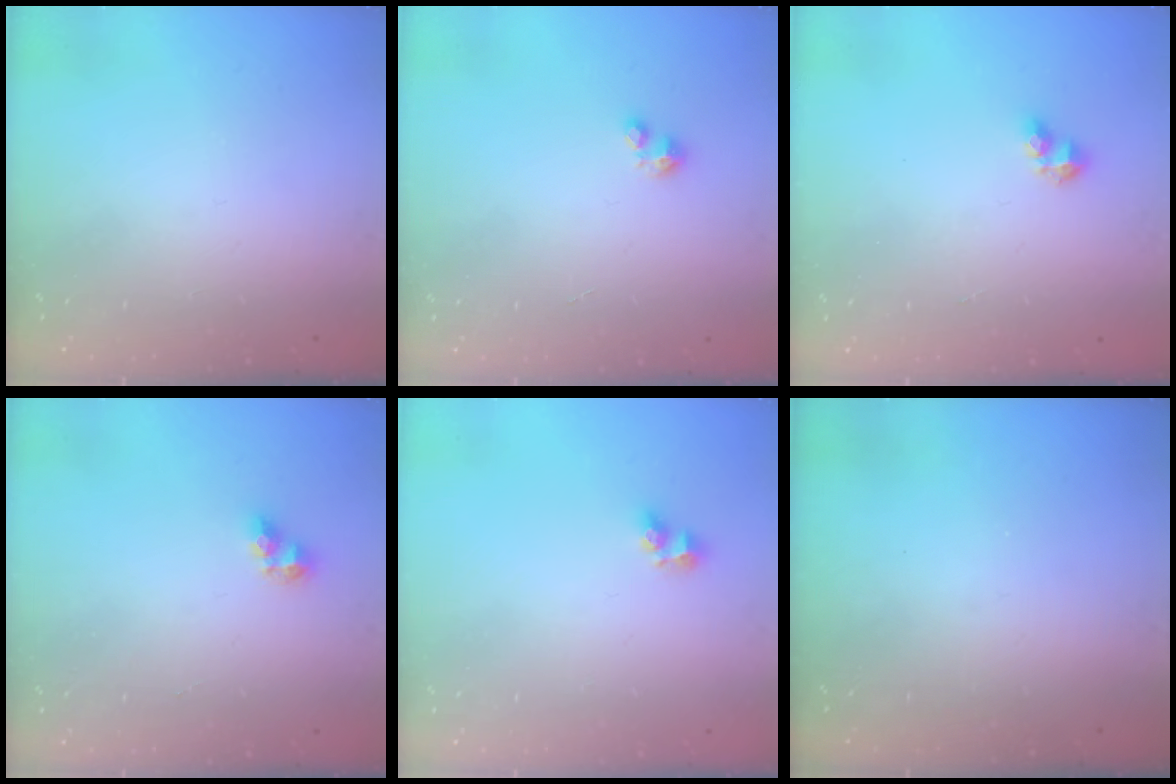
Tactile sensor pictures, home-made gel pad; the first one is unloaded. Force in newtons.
{"total": 0.9, "press": 0.9, "slide": 0.1}
{"total": 2.9, "press": 2.9, "slide": 0.3}
{"total": 6.7, "press": 6.7, "slide": 0.8}
{"total": 5.0, "press": 5.0, "slide": 0.4}
{"total": 0.0}